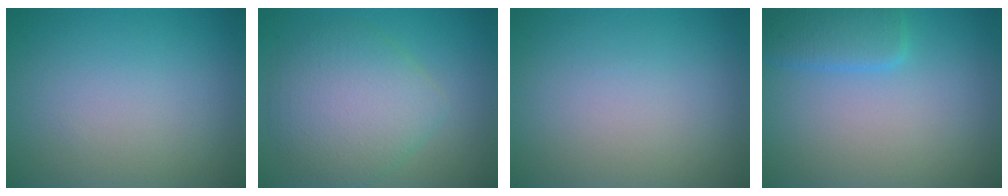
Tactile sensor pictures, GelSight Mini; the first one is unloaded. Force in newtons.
{"total": 5.8, "press": 5.8, "slide": 0.2}
{"total": 0.0}
{"total": 2.9, "press": 2.9, "slide": 0.1}